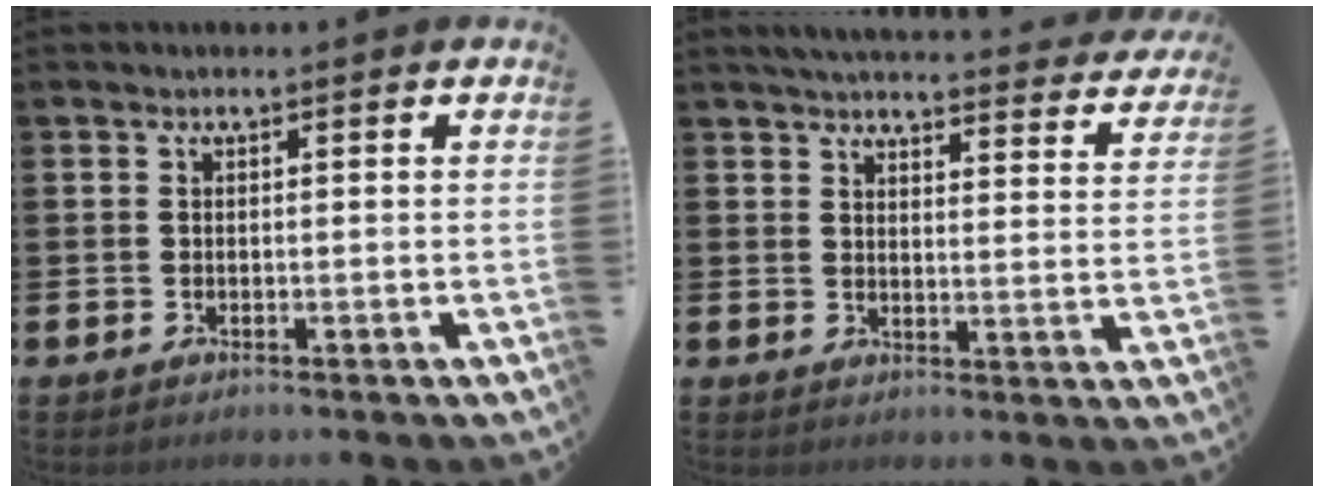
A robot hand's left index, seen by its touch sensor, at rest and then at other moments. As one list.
[{"total": 4.6, "force": [4.5, 0.5, 0.9], "torque": [-0.027, -0.036, 0.075]}]